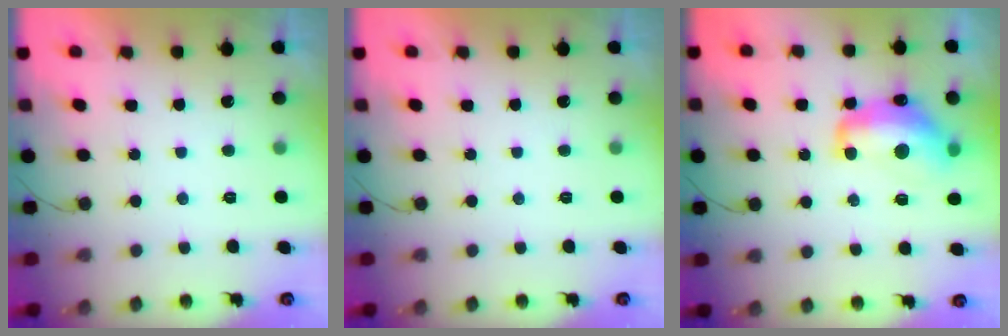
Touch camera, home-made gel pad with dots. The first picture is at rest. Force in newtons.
{"total": 0.0}
{"total": 13.7, "press": 13.7, "slide": 1.1}